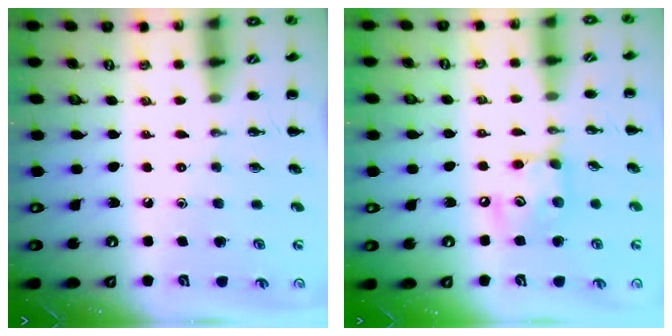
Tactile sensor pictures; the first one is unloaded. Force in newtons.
{"total": 9.3, "press": 9.2, "slide": 1.0}